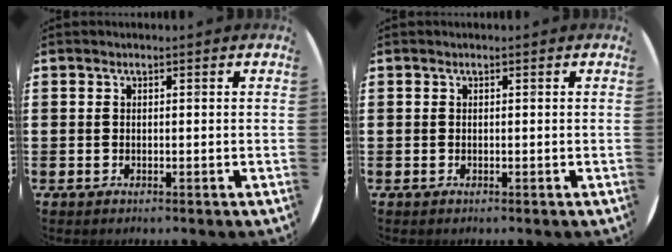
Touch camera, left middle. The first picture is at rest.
{"total": 0.0}